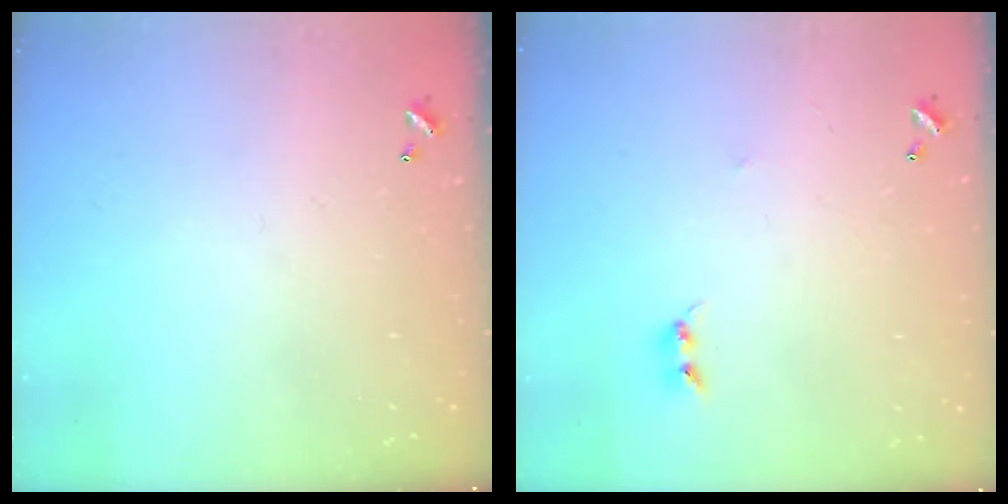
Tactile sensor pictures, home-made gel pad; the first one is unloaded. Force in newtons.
{"total": 2.7, "press": 2.7, "slide": 0.3}